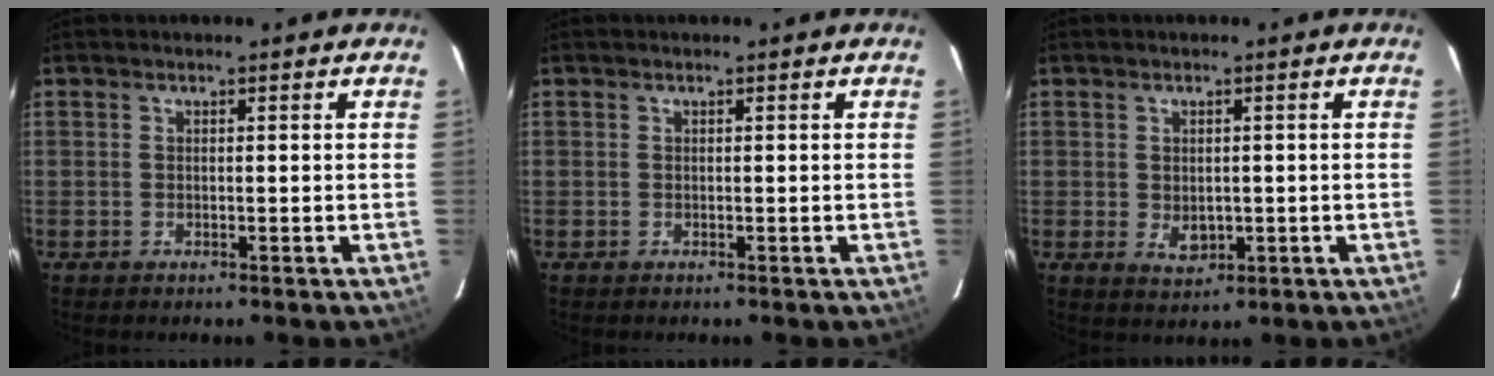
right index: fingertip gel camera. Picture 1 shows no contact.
{"total": 0.0}
{"total": 3.5, "force": [-0.3, 2.7, 2.2], "torque": [-0.037, -0.004, 0.001]}